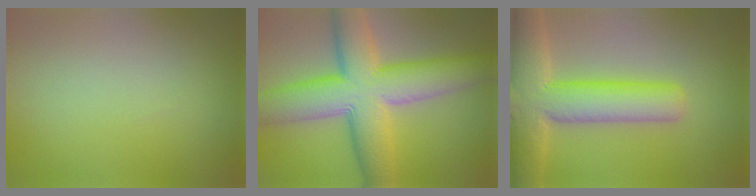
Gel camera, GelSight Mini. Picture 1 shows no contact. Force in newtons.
{"total": 12.0, "press": 12.0, "slide": 0.5}
{"total": 9.3, "press": 9.3, "slide": 0.4}